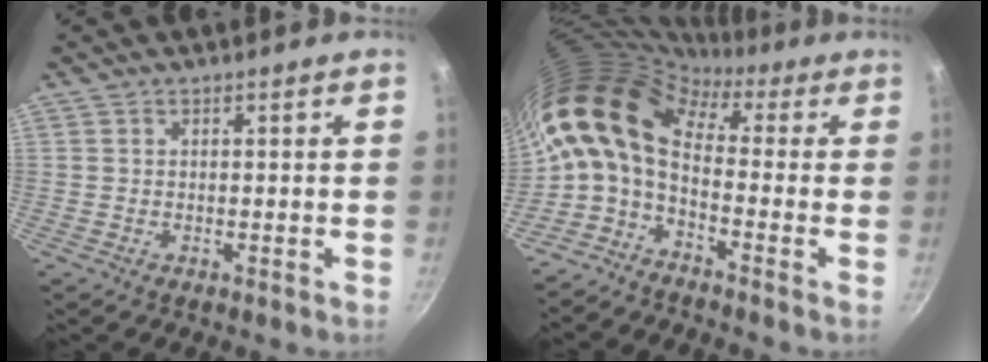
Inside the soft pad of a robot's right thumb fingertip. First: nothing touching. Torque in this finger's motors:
{"motor_torque": [1.79, 2.05, 1.35, -1.35, 0.36]}